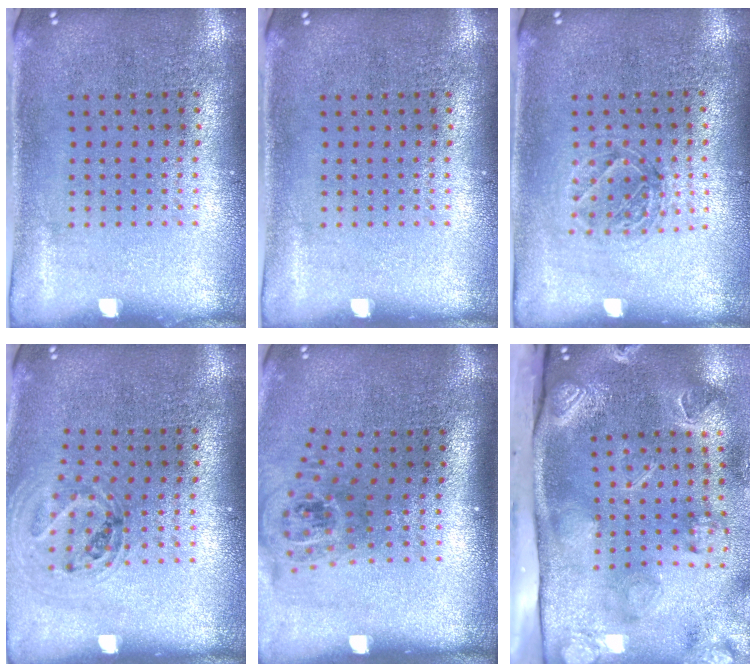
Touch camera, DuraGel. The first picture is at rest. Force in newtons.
{"total": 0.0}
{"total": 1.2, "press": 1.1, "slide": 0.5}
{"total": 0.9, "press": 0.9, "slide": 0.0}
{"total": 1.7, "press": 1.2, "slide": 1.2}
{"total": 4.0, "press": 3.1, "slide": 2.5}